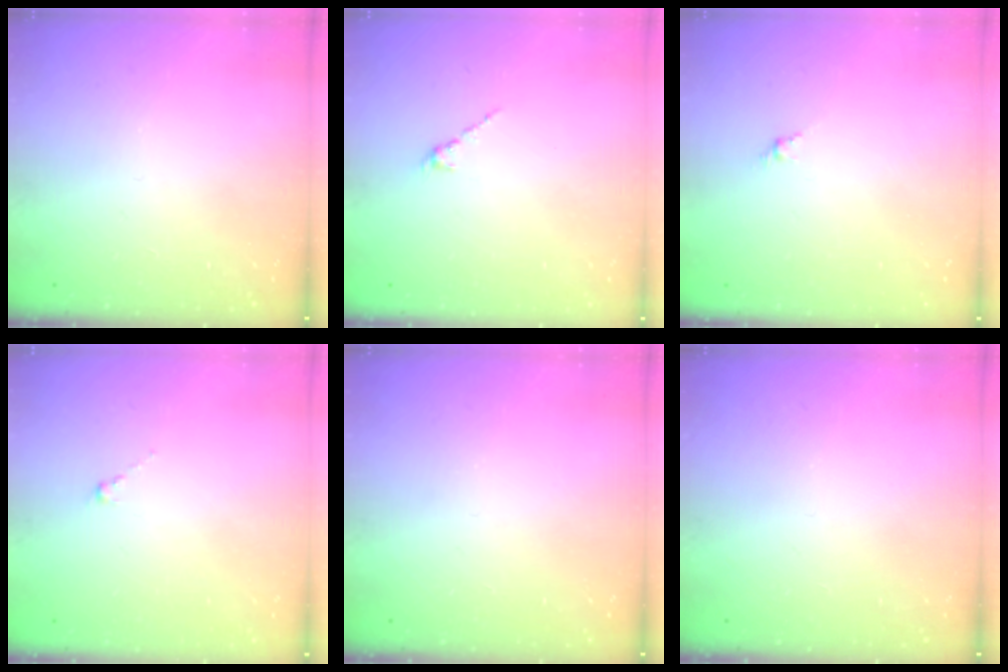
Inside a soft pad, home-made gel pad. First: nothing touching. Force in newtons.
{"total": 1.3, "press": 1.2, "slide": 0.5}
{"total": 1.6, "press": 1.5, "slide": 0.5}
{"total": 0.8, "press": 0.7, "slide": 0.5}
{"total": 0.0}
{"total": 0.0}